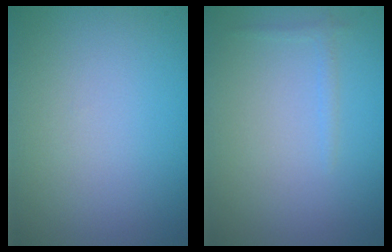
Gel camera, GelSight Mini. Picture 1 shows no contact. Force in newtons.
{"total": 0.7, "press": 0.7, "slide": 0.1}